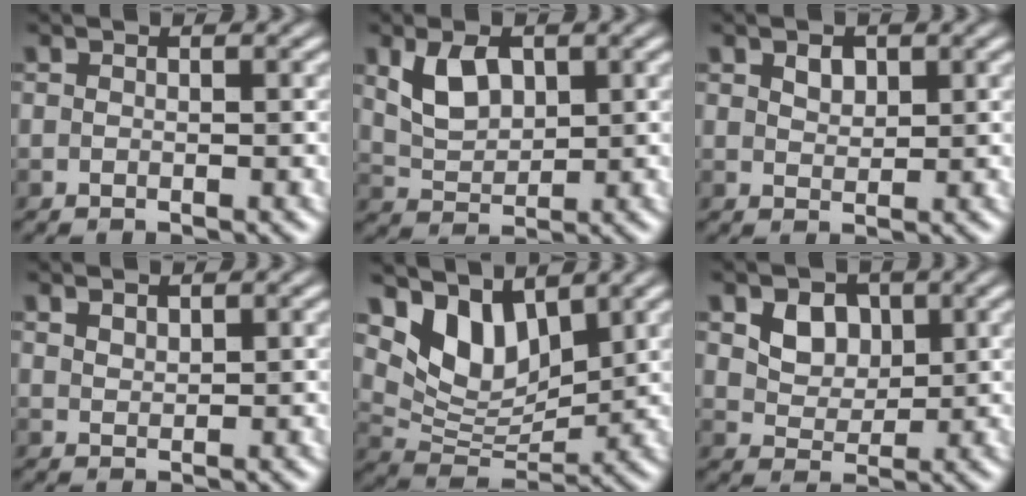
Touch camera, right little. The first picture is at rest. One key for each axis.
{"total": 3.3, "fx": 0.8, "fy": 2.0, "fz": 2.5, "tx": -0.059, "ty": -0.003, "tz": 0.017}
{"total": 0.8, "fx": 0.2, "fy": 0.6, "fz": 0.5, "tx": -0.019, "ty": 0.000, "tz": 0.006}
{"total": 1.1, "fx": 0.8, "fy": 0.4, "fz": 0.5, "tx": -0.016, "ty": 0.000, "tz": 0.018}
{"total": 5.9, "fx": 3.5, "fy": 3.2, "fz": 3.4, "tx": -0.070, "ty": -0.005, "tz": 0.063}
{"total": 2.7, "fx": 0.6, "fy": 2.2, "fz": 1.5, "tx": -0.031, "ty": -0.004, "tz": 0.003}